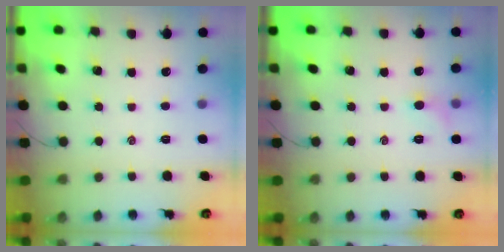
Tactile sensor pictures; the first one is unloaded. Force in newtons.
{"total": 5.6, "press": 5.5, "slide": 1.4}